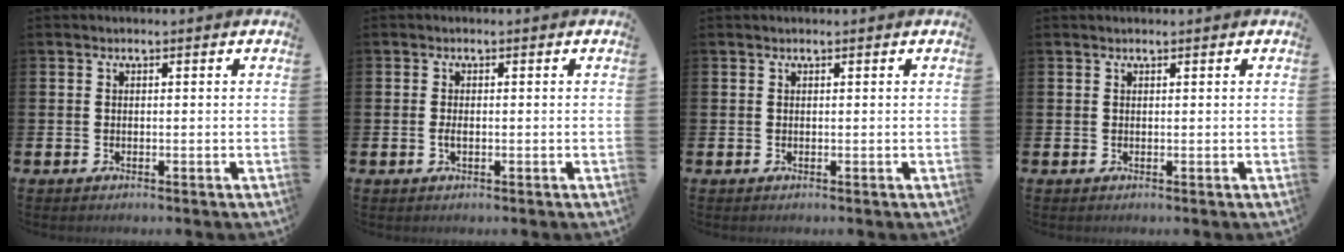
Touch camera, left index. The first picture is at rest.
{"total": 1.2, "force": [-0.2, 0.5, 1.0], "torque": [-0.023, 0.003, -0.005]}
{"total": 0.0}
{"total": 0.0}